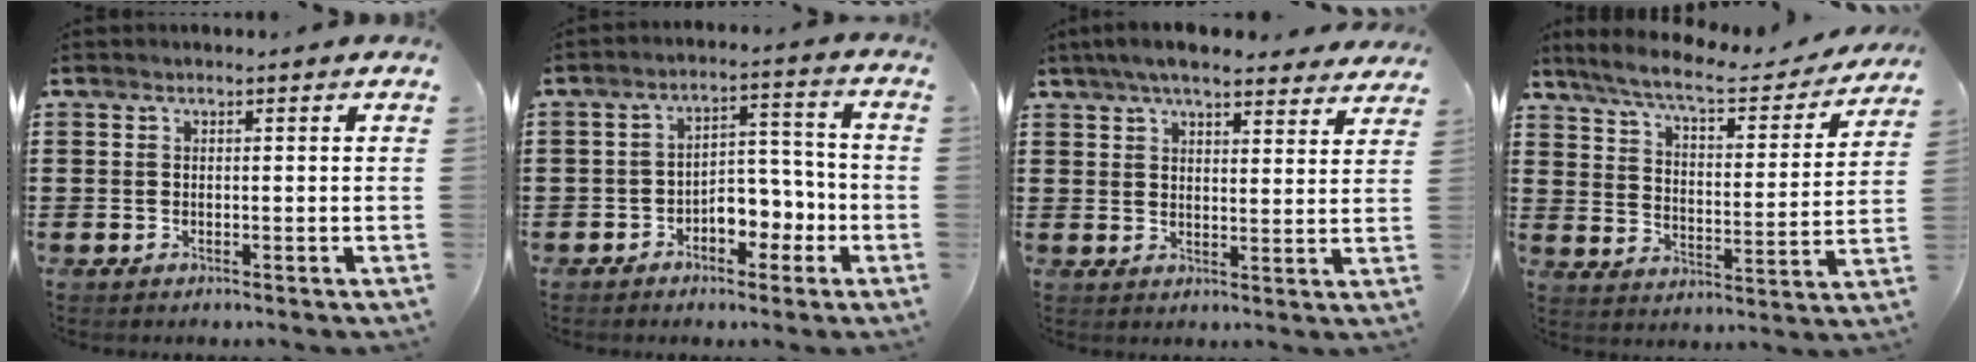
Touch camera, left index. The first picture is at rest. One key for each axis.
{"total": 5.8, "fx": -3.0, "fy": 3.6, "fz": 3.4, "tx": -0.053, "ty": 0.011, "tz": -0.059}
{"total": 6.2, "fx": 5.5, "fy": 1.0, "fz": 2.6, "tx": -0.065, "ty": -0.012, "tz": 0.102}
{"total": 7.5, "fx": 6.4, "fy": 0.6, "fz": 3.9, "tx": -0.103, "ty": -0.036, "tz": 0.105}